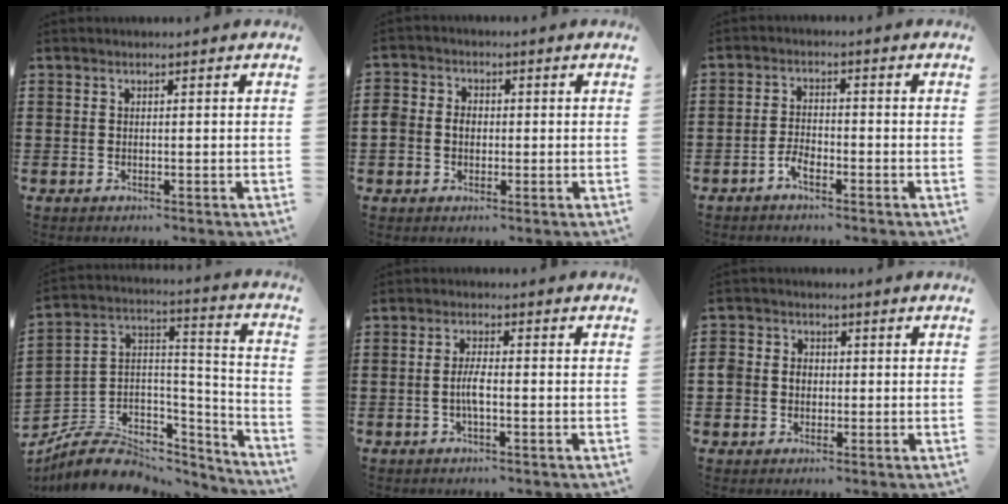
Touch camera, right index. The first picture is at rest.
{"total": 3.3, "force": [-0.5, 2.9, 1.5], "torque": [-0.045, 0.006, -0.016]}
{"total": 2.6, "force": [-1.9, 1.1, 1.5], "torque": [-0.035, 0.004, -0.039]}
{"total": 8.1, "force": [-5.4, 5.3, 2.8], "torque": [-0.064, 0.013, -0.097]}
{"total": 3.1, "force": [-0.7, 0.7, 2.9], "torque": [-0.067, -0.004, -0.018]}
{"total": 3.8, "force": [-0.6, 3.6, 1.2], "torque": [-0.050, 0.006, -0.018]}